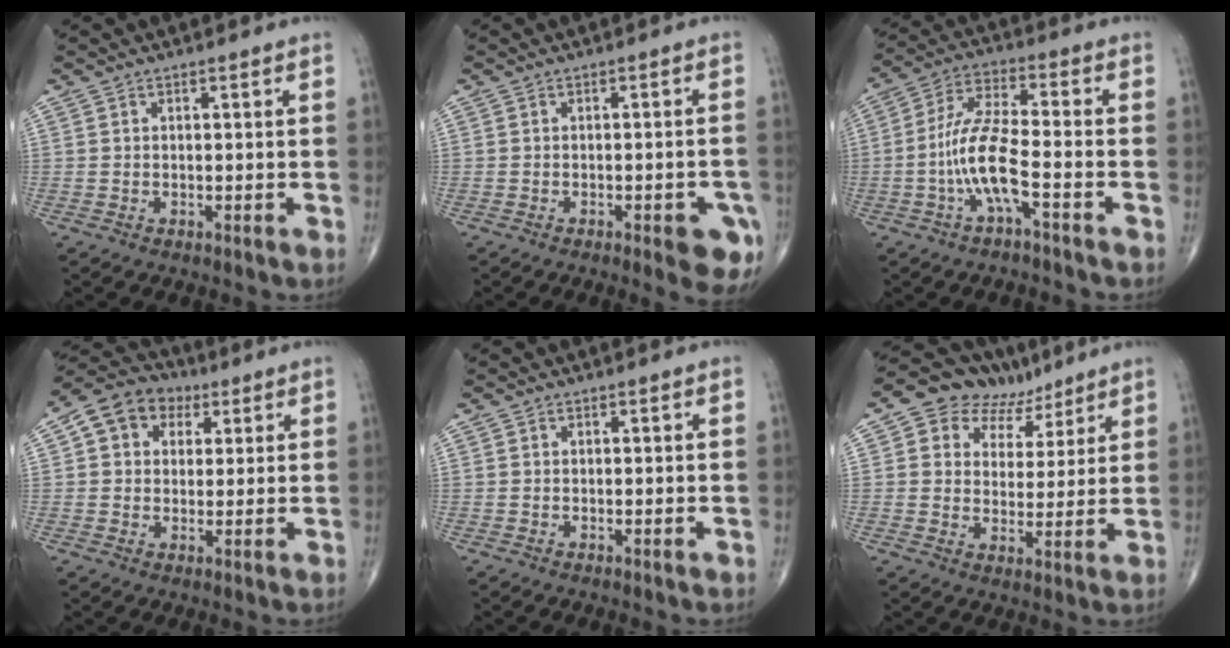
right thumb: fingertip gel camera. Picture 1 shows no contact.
{"total": 7.4, "force": [-3.5, 2.4, 6.1], "torque": [-0.055, 0.009, -0.038]}
{"total": 10.1, "force": [-3.5, 2.4, 9.2], "torque": [-0.199, 0.039, -0.070]}
{"total": 10.0, "force": [3.3, 8.0, 5.0], "torque": [-0.058, 0.008, 0.046]}
{"total": 0.0}
{"total": 12.0, "force": [7.1, 8.3, 4.9], "torque": [-0.032, -0.010, 0.110]}